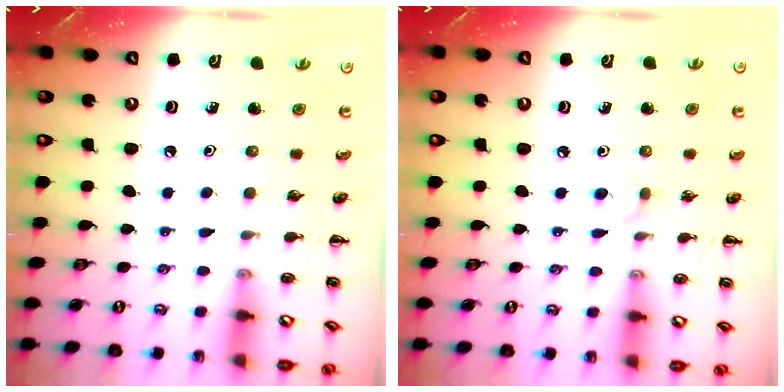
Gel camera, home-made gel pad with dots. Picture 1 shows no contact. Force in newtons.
{"total": 4.0, "press": 3.7, "slide": 1.5}